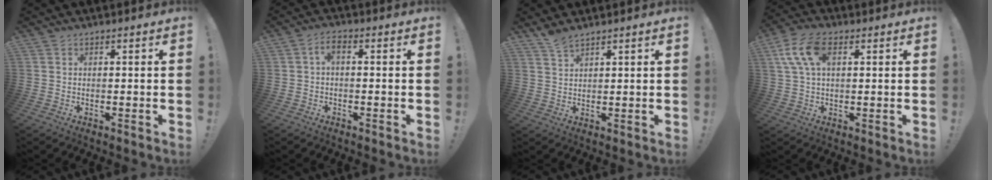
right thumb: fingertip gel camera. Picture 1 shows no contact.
{"total": 3.0, "force": [-0.3, 1.1, 2.8], "torque": [-0.054, 0.010, -0.005]}
{"total": 4.0, "force": [3.4, 0.7, 1.9], "torque": [-0.041, -0.018, 0.064]}
{"total": 11.2, "force": [3.5, 6.3, 8.6], "torque": [-0.172, 0.002, 0.068]}